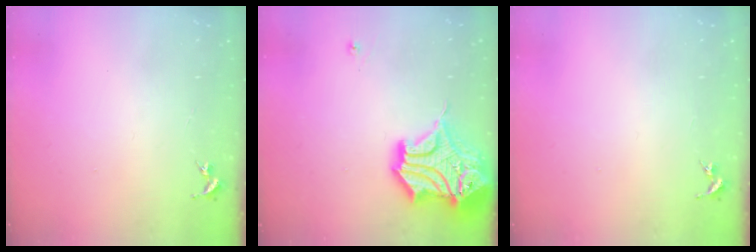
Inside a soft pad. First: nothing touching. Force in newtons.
{"total": 19.9, "press": 19.7, "slide": 3.3}
{"total": 0.0}